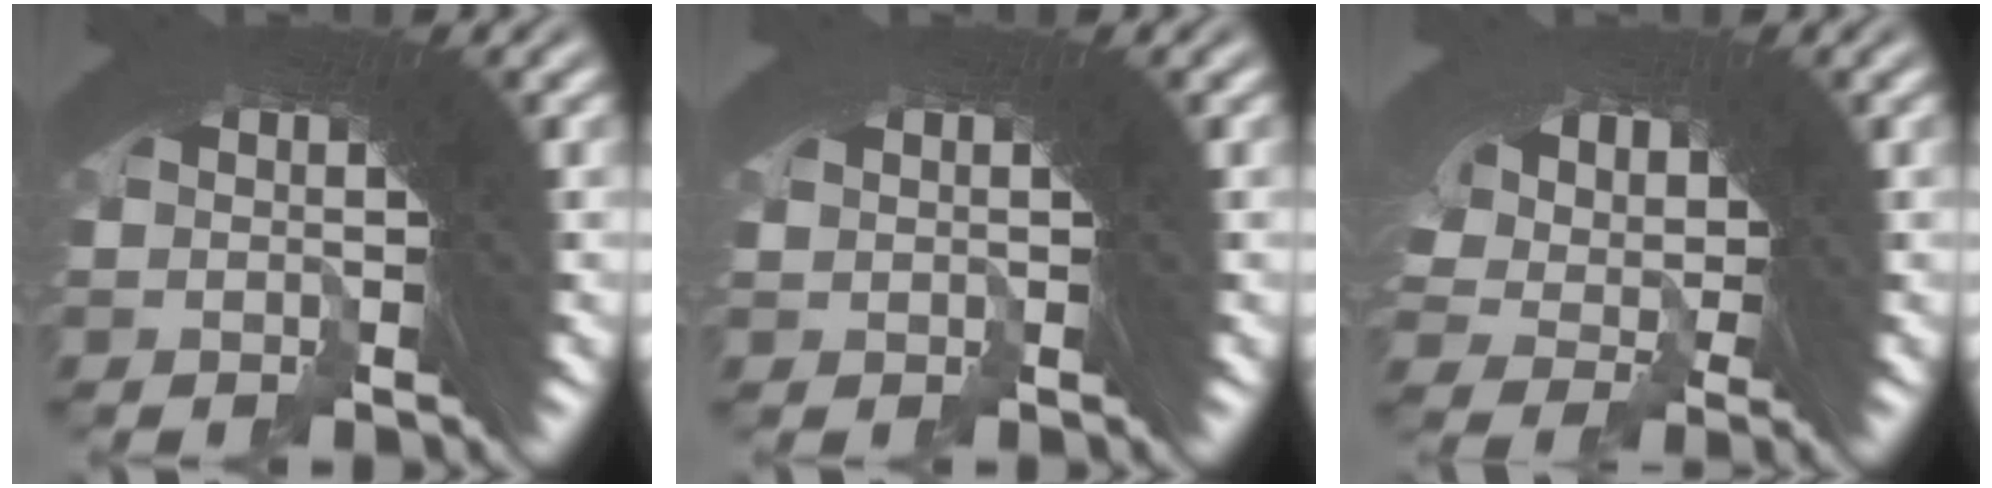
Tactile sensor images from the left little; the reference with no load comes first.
{"total": 0.5, "force": [-0.1, 0.4, -0.3], "torque": [-0.002, 0.000, 0.001]}
{"total": 6.0, "force": [-2.3, 4.9, 2.6], "torque": [-0.108, -0.037, -0.022]}